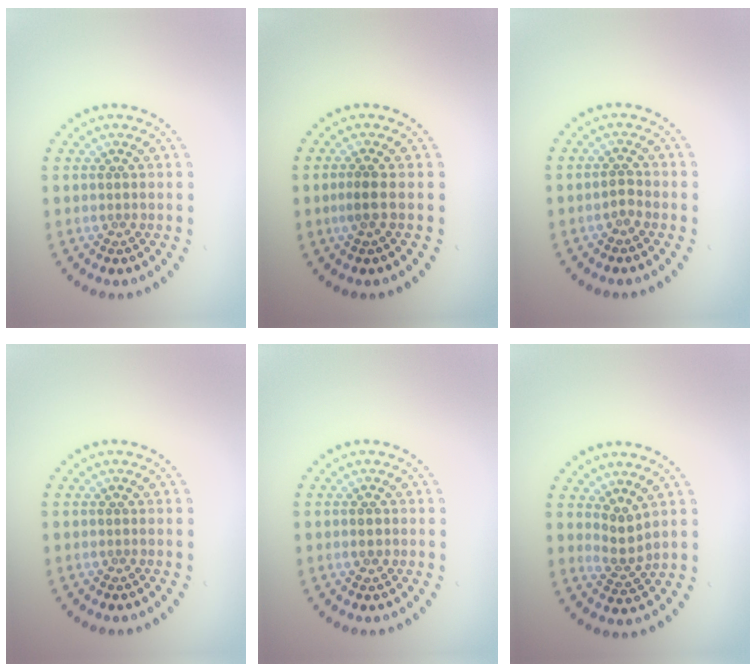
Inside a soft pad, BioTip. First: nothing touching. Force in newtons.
{"total": 1.3, "press": 1.0, "slide": 0.8}
{"total": 1.1, "press": 0.9, "slide": 0.5}
{"total": 0.0}
{"total": 0.9, "press": 0.9, "slide": 0.1}
{"total": 2.1, "press": 1.5, "slide": 1.4}